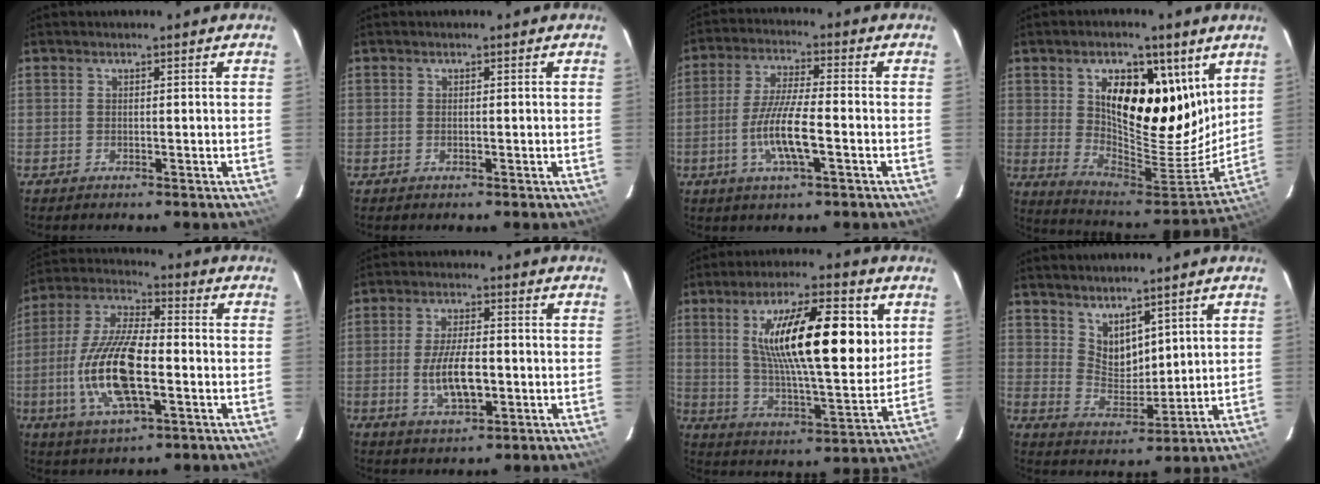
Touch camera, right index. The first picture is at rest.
{"total": 0.0}
{"total": 9.5, "force": [-3.0, 1.6, 8.9], "torque": [-0.177, -0.007, -0.058]}
{"total": 20.4, "force": [8.8, 10.4, 15.2], "torque": [-0.242, -0.008, 0.152]}
{"total": 17.2, "force": [-3.6, 6.3, 15.6], "torque": [-0.323, -0.006, -0.070]}
{"total": 9.1, "force": [-1.7, 3.7, 8.1], "torque": [-0.159, -0.008, -0.026]}
{"total": 21.9, "force": [6.8, 5.7, 20.0], "torque": [-0.333, 0.005, 0.113]}
{"total": 7.0, "force": [5.0, 3.7, 3.2], "torque": [-0.049, -0.004, 0.102]}